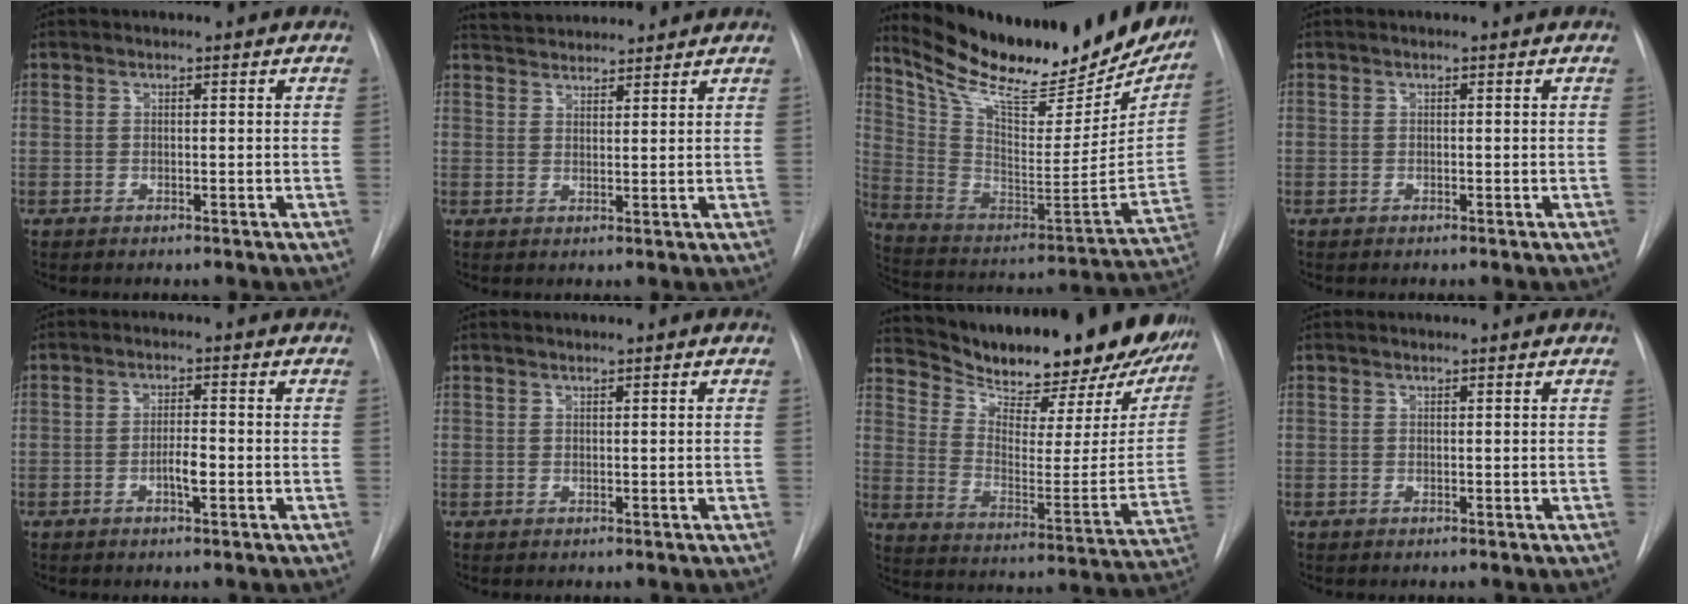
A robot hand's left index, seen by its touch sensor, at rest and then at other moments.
{"total": 6.8, "force": [6.6, 1.0, 1.3], "torque": [-0.028, 0.033, 0.104]}
{"total": 29.1, "force": [24.1, 8.3, 14.1], "torque": [-0.237, -0.039, 0.354]}
{"total": 0.0}
{"total": 2.7, "force": [-0.9, 0.5, 2.5], "torque": [-0.043, 0.002, -0.016]}
{"total": 0.7, "force": [0.5, 0.0, 0.5], "torque": [-0.008, 0.007, 0.010]}
{"total": 28.2, "force": [24.9, 6.8, 11.2], "torque": [-0.182, -0.070, 0.331]}
{"total": 0.6, "force": [0.6, 0.0, 0.1], "torque": [-0.002, 0.007, 0.010]}